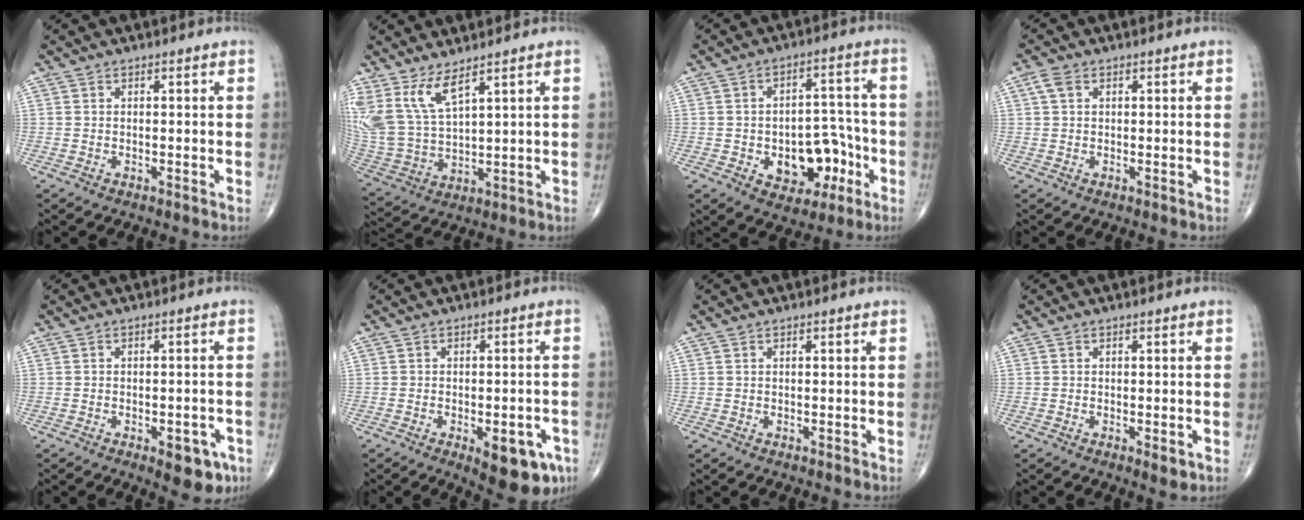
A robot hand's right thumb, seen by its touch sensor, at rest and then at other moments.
{"total": 11.2, "force": [6.9, 4.0, 7.9], "torque": [-0.171, -0.037, 0.161]}
{"total": 11.9, "force": [-3.6, 7.8, 8.2], "torque": [-0.069, 0.042, -0.043]}
{"total": 2.5, "force": [0.8, 1.7, 1.6], "torque": [-0.032, 0.009, 0.016]}
{"total": 6.4, "force": [-3.1, 3.0, 4.7], "torque": [-0.038, 0.012, -0.033]}
{"total": 10.5, "force": [-4.7, 4.5, 8.3], "torque": [-0.082, 0.011, -0.051]}
{"total": 0.0}
{"total": 2.1, "force": [-0.7, 0.8, 1.7], "torque": [-0.022, -0.003, -0.009]}